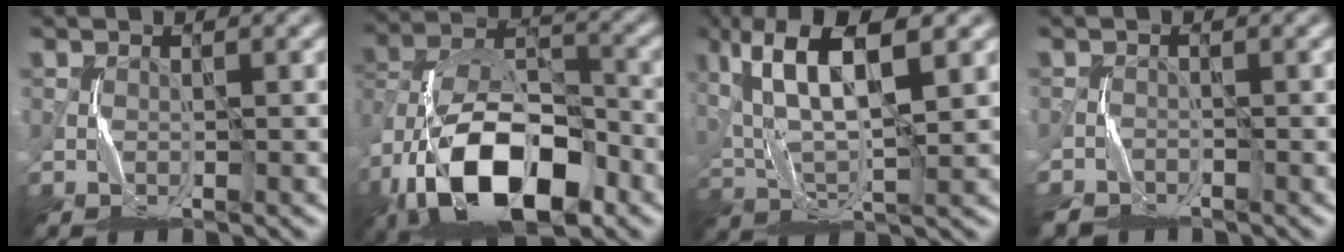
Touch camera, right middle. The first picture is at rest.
{"total": 14.1, "force": [-6.2, 7.6, 10.0], "torque": [-0.172, -0.011, -0.113]}
{"total": 9.2, "force": [3.9, 2.5, 7.9], "torque": [-0.159, 0.011, 0.080]}
{"total": 2.0, "force": [-1.9, 0.5, 0.0], "torque": [0.003, -0.011, -0.044]}